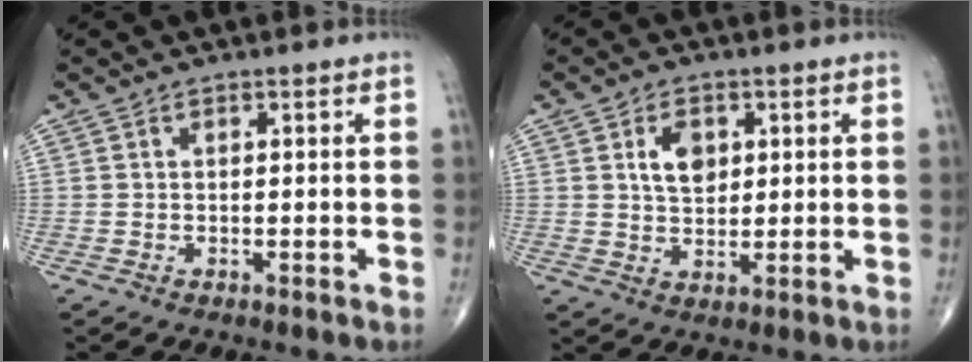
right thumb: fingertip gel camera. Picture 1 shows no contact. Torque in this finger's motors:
{"motor_torque": [0.50, 0.76, 0.84, 0.28, -0.02]}